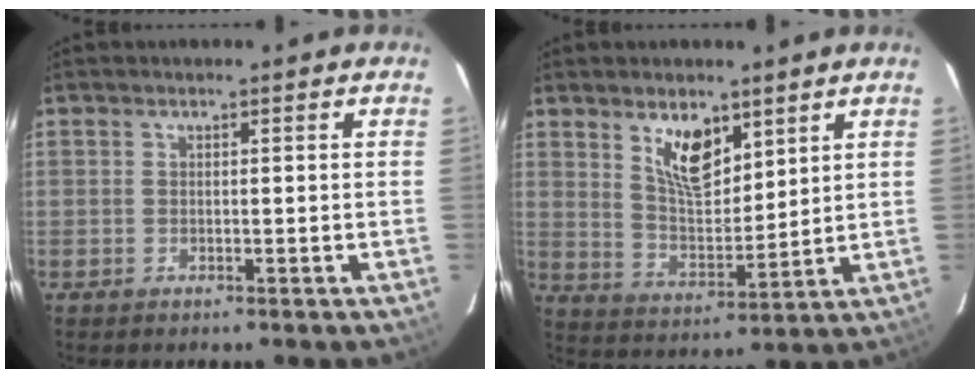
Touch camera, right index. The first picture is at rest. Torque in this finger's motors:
{"motor_torque": [0.55, 0.55, 0.26, 0.09]}